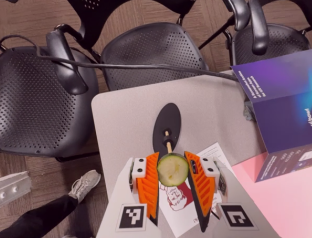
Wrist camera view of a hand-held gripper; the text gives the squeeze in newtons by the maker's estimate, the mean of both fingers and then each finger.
{"total": 14.5, "left": 14.9, "right": 14.1}